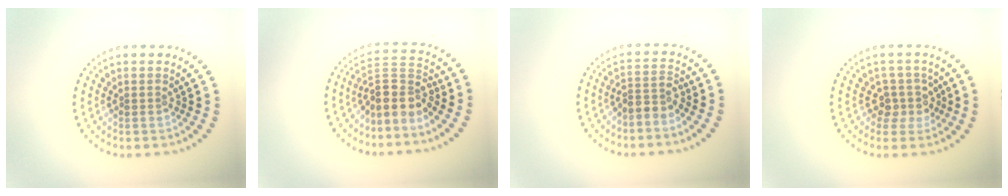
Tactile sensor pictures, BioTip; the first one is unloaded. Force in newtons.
{"total": 3.6, "press": 3.0, "slide": 2.1}
{"total": 2.2, "press": 1.6, "slide": 1.4}
{"total": 2.3, "press": 1.8, "slide": 1.3}